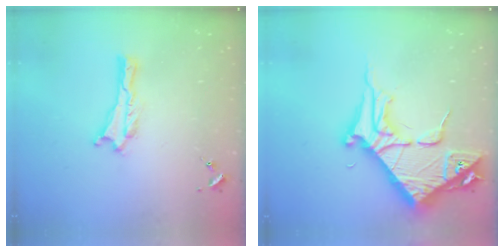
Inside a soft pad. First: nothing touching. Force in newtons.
{"total": 9.2, "press": 9.2, "slide": 1.1}